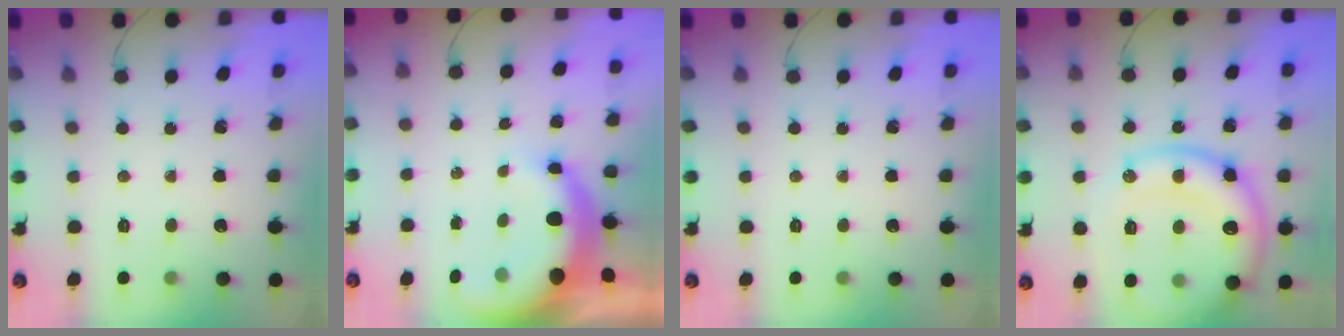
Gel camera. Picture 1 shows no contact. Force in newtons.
{"total": 8.1, "press": 8.0, "slide": 1.3}
{"total": 0.0}
{"total": 20.8, "press": 20.7, "slide": 2.4}